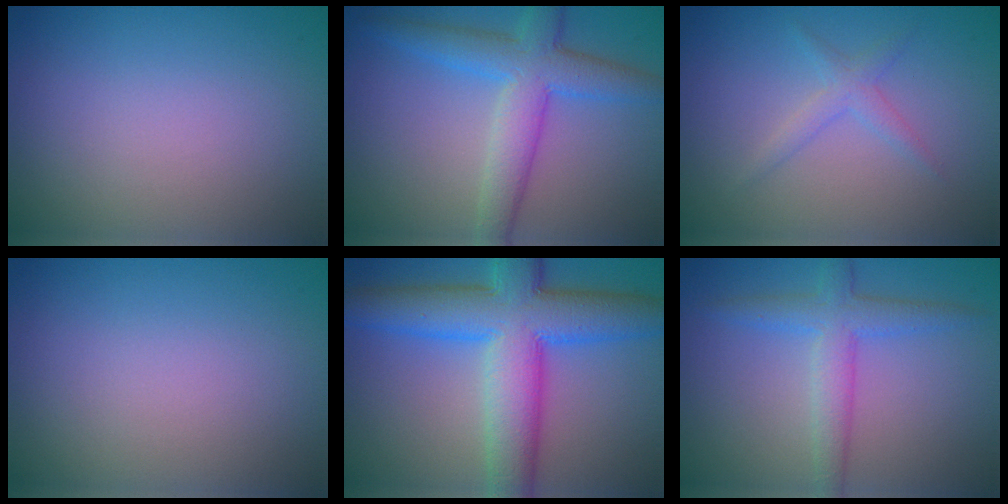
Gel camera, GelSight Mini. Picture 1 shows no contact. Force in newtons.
{"total": 5.6, "press": 5.6, "slide": 0.1}
{"total": 1.6, "press": 1.6, "slide": 0.1}
{"total": 0.0}
{"total": 10.6, "press": 10.6, "slide": 0.2}
{"total": 3.5, "press": 3.5, "slide": 0.1}